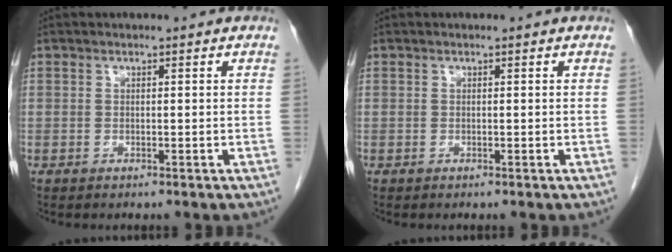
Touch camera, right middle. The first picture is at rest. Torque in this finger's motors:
{"motor_torque": [0.18, 0.02, 0.00, 0.01]}